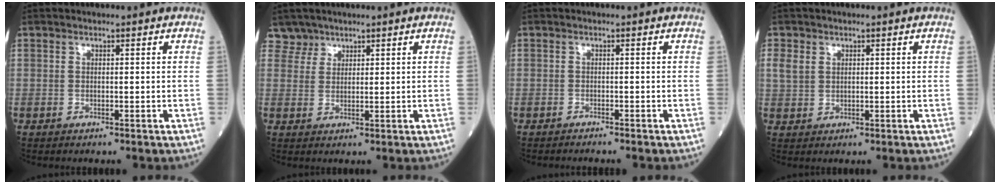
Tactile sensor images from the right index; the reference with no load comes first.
{"total": 2.3, "force": [1.9, 1.2, -0.5], "torque": [0.013, 0.006, 0.035]}
{"total": 1.8, "force": [-1.7, -0.2, 0.5], "torque": [-0.006, -0.001, -0.021]}
{"total": 2.5, "force": [0.9, 2.0, 1.2], "torque": [-0.036, 0.009, 0.022]}